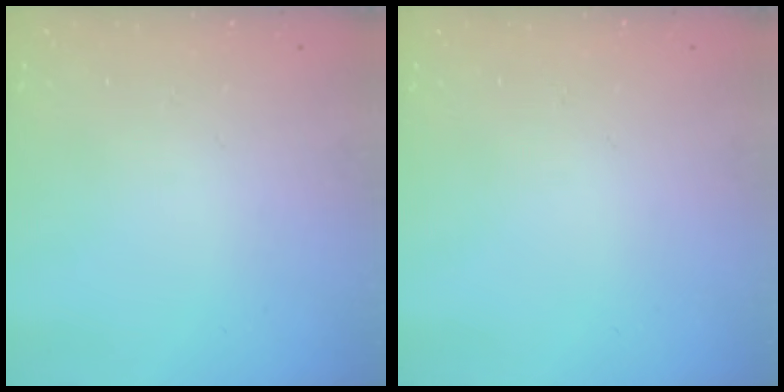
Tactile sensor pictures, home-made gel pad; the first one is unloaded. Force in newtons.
{"total": 0.0}